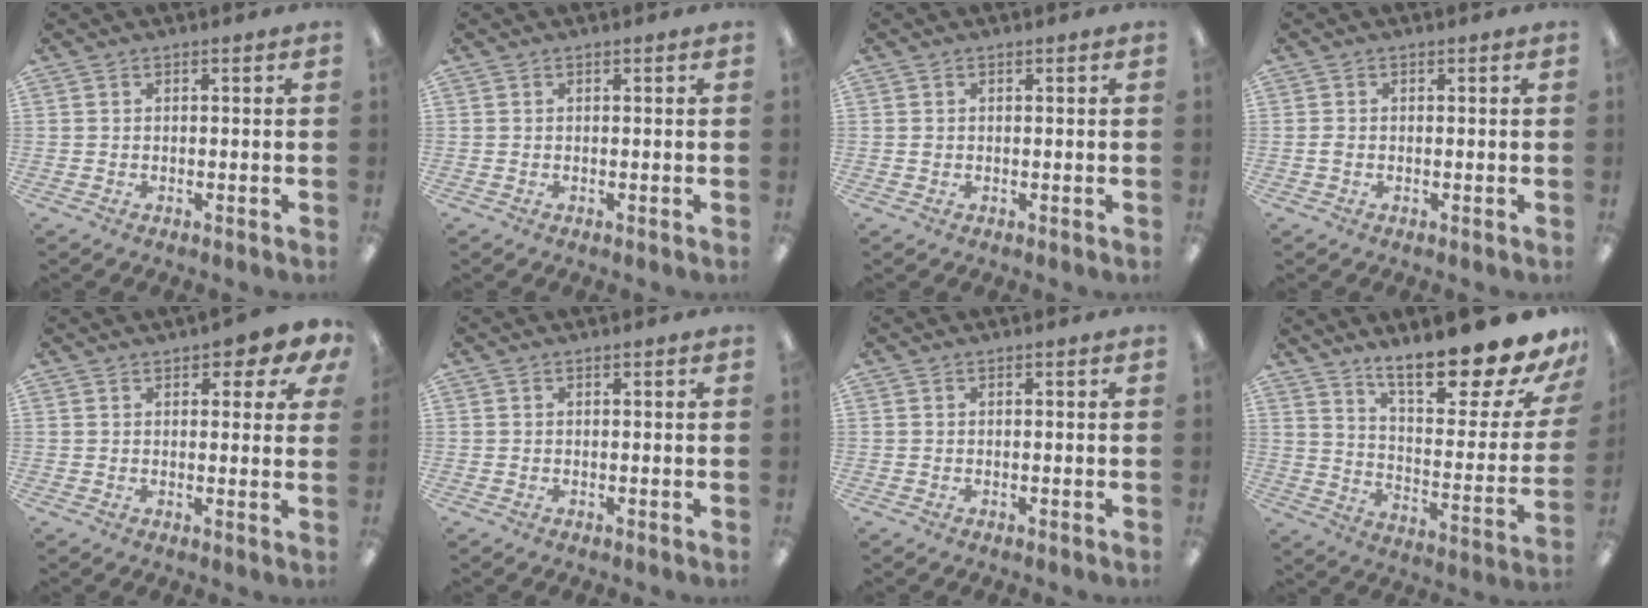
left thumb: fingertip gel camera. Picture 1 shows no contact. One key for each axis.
{"total": 0.0}
{"total": 0.5, "fx": 0.1, "fy": 0.5, "fz": 0.2, "tx": -0.004, "ty": 0.004, "tz": 0.001}
{"total": 1.0, "fx": -0.2, "fy": 0.7, "fz": 0.8, "tx": -0.015, "ty": 0.002, "tz": -0.004}
{"total": 4.5, "fx": 2.5, "fy": 2.0, "fz": 3.1, "tx": -0.032, "ty": -0.007, "tz": 0.040}
{"total": 0.0}
{"total": 0.0}
{"total": 20.9, "fx": 16.8, "fy": 4.6, "fz": 11.5, "tx": -0.161, "ty": -0.131, "tz": 0.273}